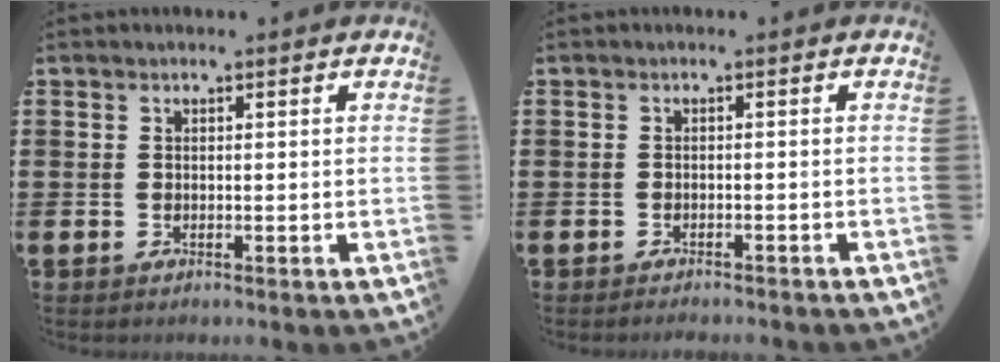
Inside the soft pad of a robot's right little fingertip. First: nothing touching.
{"total": 0.9, "force": [-0.9, -0.1, 0.1], "torque": [-0.002, -0.001, -0.018]}